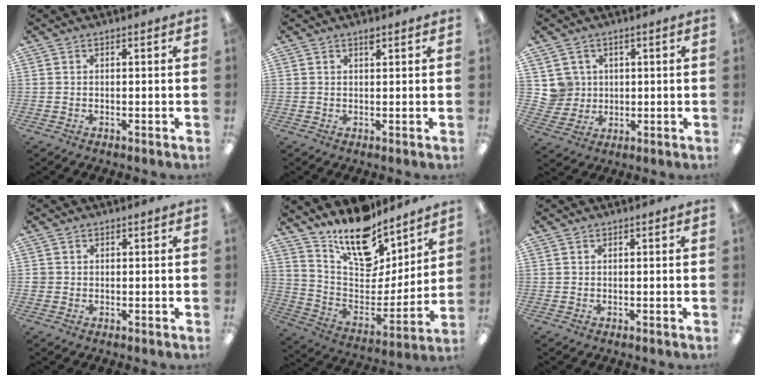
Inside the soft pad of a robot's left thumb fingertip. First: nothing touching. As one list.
[{"total": 1.2, "force": [1.0, 0.3, 0.7], "torque": [-0.007, -0.004, 0.016]}, {"total": 5.7, "force": [2.1, 5.3, -0.2], "torque": [-0.008, 0.001, 0.042]}, {"total": 1.2, "force": [0.1, 1.2, 0.1], "torque": [-0.002, 0.004, 0.000]}, {"total": 17.0, "force": [14.0, 7.0, 6.6], "torque": [-0.117, -0.115, 0.251]}, {"total": 0.0}]